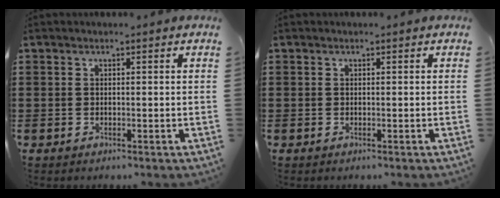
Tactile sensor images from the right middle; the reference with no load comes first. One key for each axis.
{"total": 0.0}